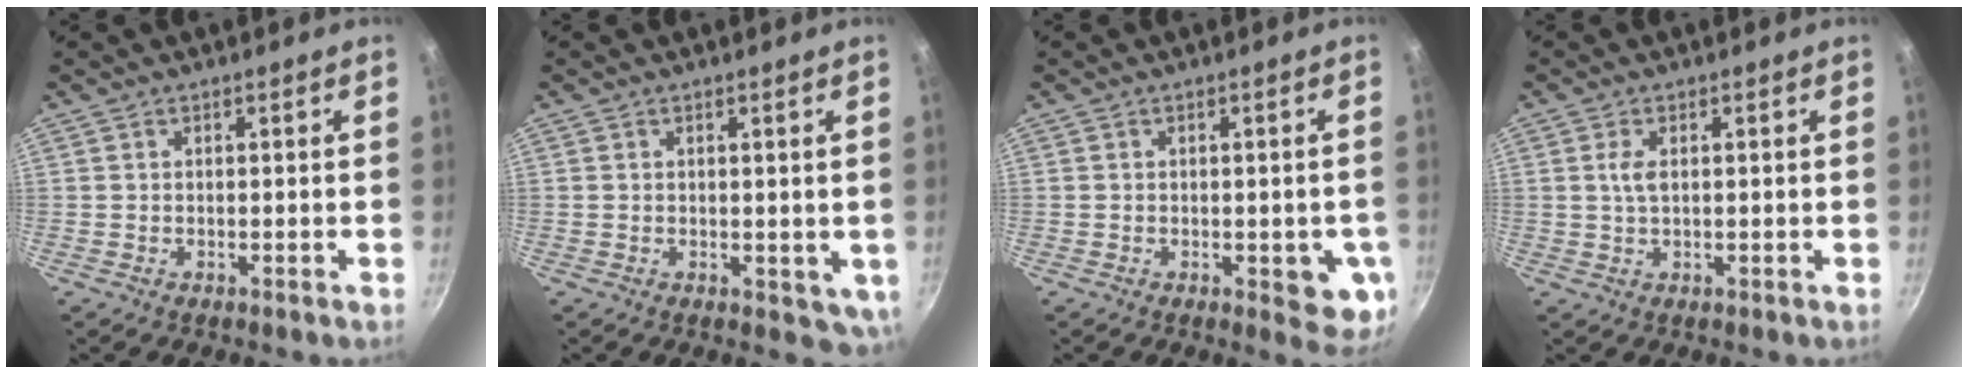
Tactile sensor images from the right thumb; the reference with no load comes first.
{"total": 3.8, "force": [0.7, 2.3, 2.9], "torque": [-0.033, -0.008, 0.013]}
{"total": 7.5, "force": [-1.7, 3.2, 6.5], "torque": [-0.053, -0.004, -0.019]}
{"total": 2.6, "force": [0.5, 1.2, 2.2], "torque": [-0.045, 0.002, 0.011]}